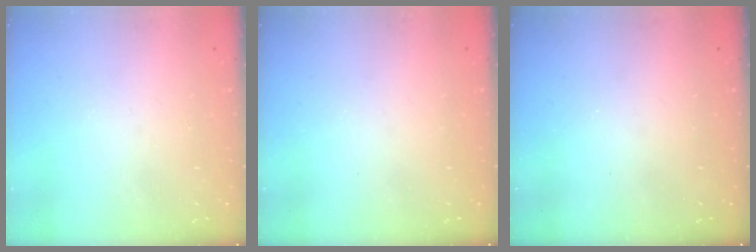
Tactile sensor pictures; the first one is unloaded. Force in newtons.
{"total": 0.0}
{"total": 0.0}